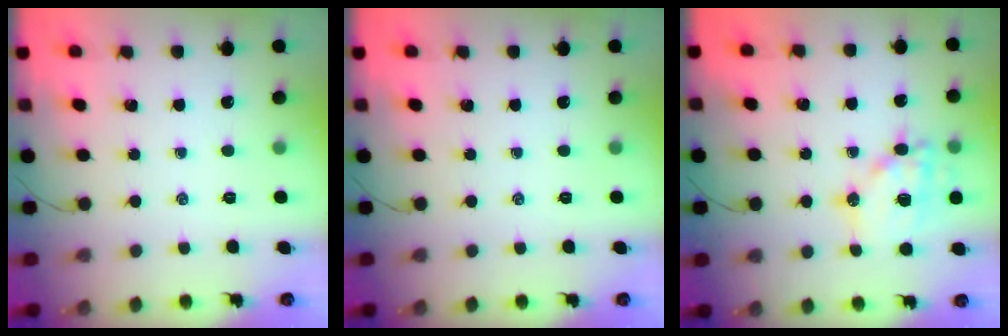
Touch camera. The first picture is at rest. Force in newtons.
{"total": 0.0}
{"total": 15.5, "press": 15.2, "slide": 3.2}